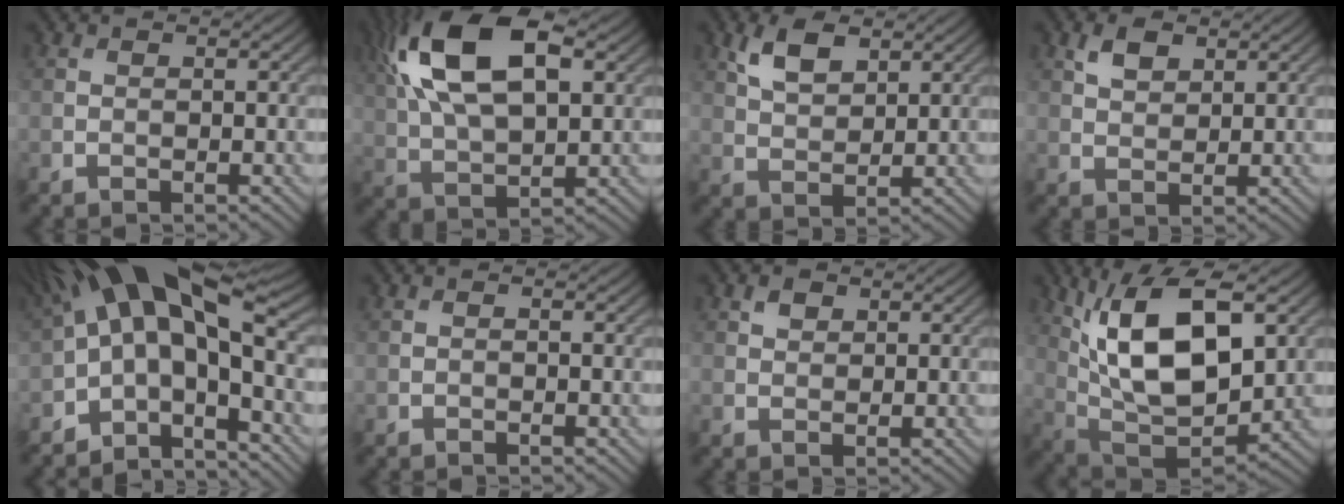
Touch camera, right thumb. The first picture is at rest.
{"total": 15.9, "force": [6.0, 7.7, 12.5], "torque": [-0.254, 0.024, 0.097]}
{"total": 5.2, "force": [2.9, 2.6, 3.4], "torque": [-0.076, 0.001, 0.059]}
{"total": 3.2, "force": [1.8, 1.8, 1.9], "torque": [-0.040, -0.001, 0.035]}
{"total": 14.6, "force": [-0.3, 5.8, 13.4], "torque": [-0.230, 0.027, -0.018]}
{"total": 0.0}
{"total": 1.5, "force": [0.9, 1.0, 0.6], "torque": [-0.010, 0.001, 0.016]}
{"total": 15.7, "force": [4.9, 7.6, 12.9], "torque": [-0.246, 0.007, 0.089]}